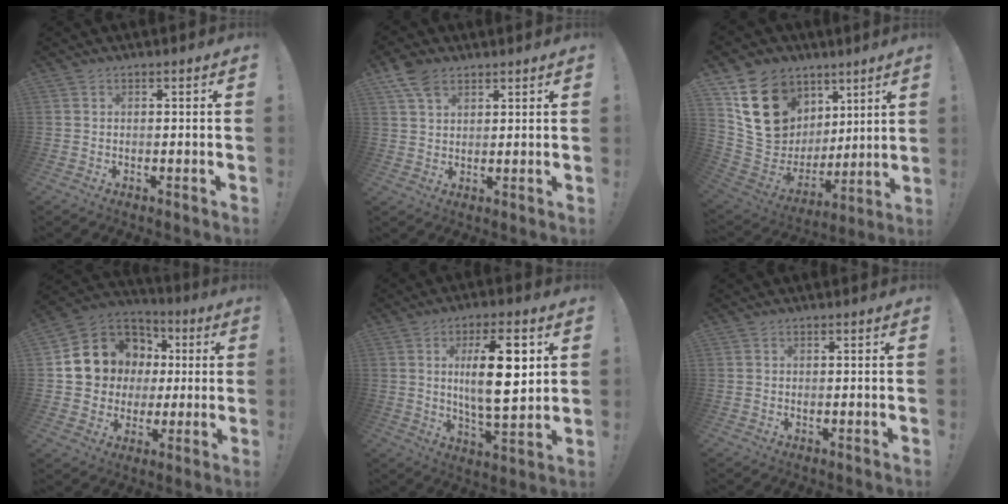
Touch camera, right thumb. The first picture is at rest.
{"total": 6.9, "force": [4.6, 3.9, 3.5], "torque": [-0.065, -0.015, 0.088]}
{"total": 21.3, "force": [10.2, 16.0, 9.7], "torque": [-0.139, -0.053, 0.222]}
{"total": 14.1, "force": [4.3, 12.6, 4.5], "torque": [-0.064, -0.024, 0.113]}
{"total": 16.3, "force": [3.8, 5.0, 15.0], "torque": [-0.252, -0.013, 0.045]}
{"total": 0.7, "force": [0.4, 0.6, 0.1], "torque": [0.005, -0.002, 0.006]}